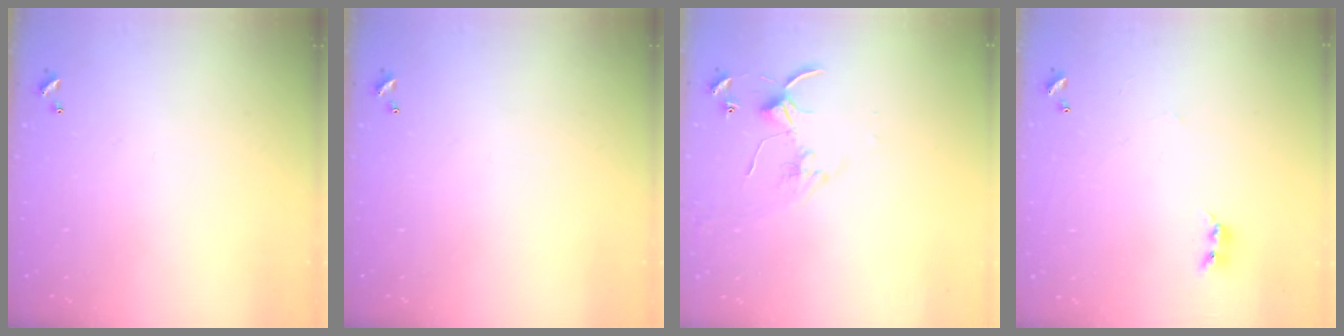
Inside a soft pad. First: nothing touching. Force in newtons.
{"total": 0.0}
{"total": 5.5, "press": 5.5, "slide": 0.3}
{"total": 2.5, "press": 2.5, "slide": 0.4}